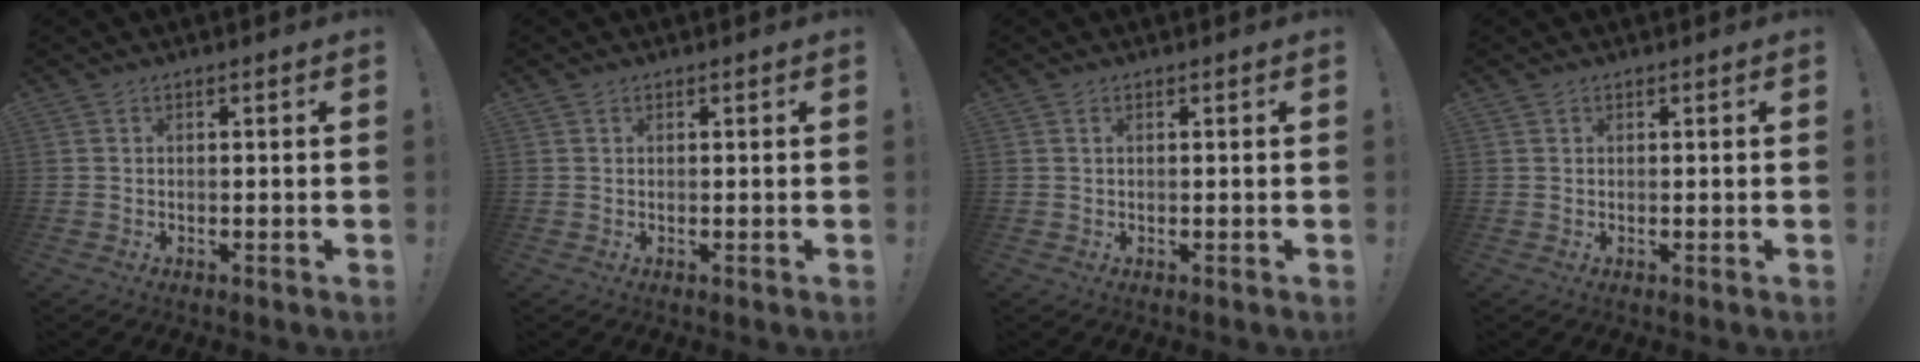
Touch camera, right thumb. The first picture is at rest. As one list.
[{"total": 0.6, "force": [0.5, 0.4, 0.0], "torque": [0.007, -0.002, 0.008]}, {"total": 0.6, "force": [0.3, 0.2, 0.5], "torque": [-0.013, 0.003, 0.007]}, {"total": 0.6, "force": [0.4, 0.4, 0.1], "torque": [-0.001, 0.000, 0.009]}]